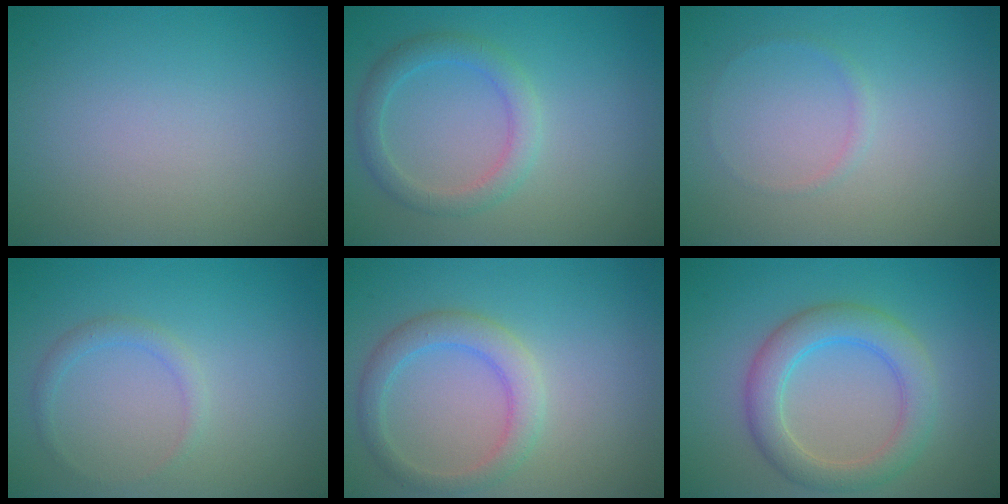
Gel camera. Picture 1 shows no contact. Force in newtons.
{"total": 2.7, "press": 2.7, "slide": 0.2}
{"total": 0.7, "press": 0.7, "slide": 0.1}
{"total": 1.2, "press": 1.2, "slide": 0.2}
{"total": 3.2, "press": 3.2, "slide": 0.3}
{"total": 4.5, "press": 4.5, "slide": 0.1}